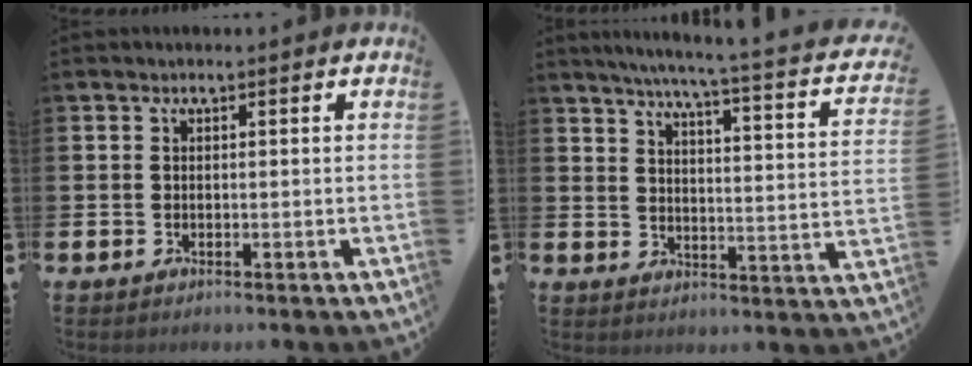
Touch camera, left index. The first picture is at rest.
{"total": 5.1, "force": [4.2, -0.2, 2.8], "torque": [-0.061, -0.046, 0.058]}